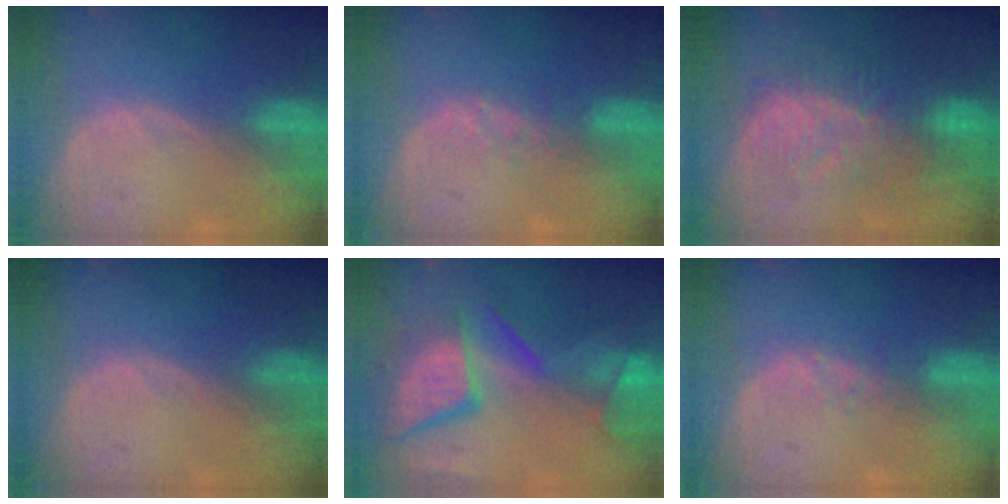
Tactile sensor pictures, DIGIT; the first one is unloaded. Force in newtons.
{"total": 1.4, "press": 1.4, "slide": 0.2}
{"total": 9.9, "press": 9.1, "slide": 3.9}
{"total": 0.0}
{"total": 12.9, "press": 10.6, "slide": 7.3}
{"total": 1.4, "press": 1.4, "slide": 0.2}